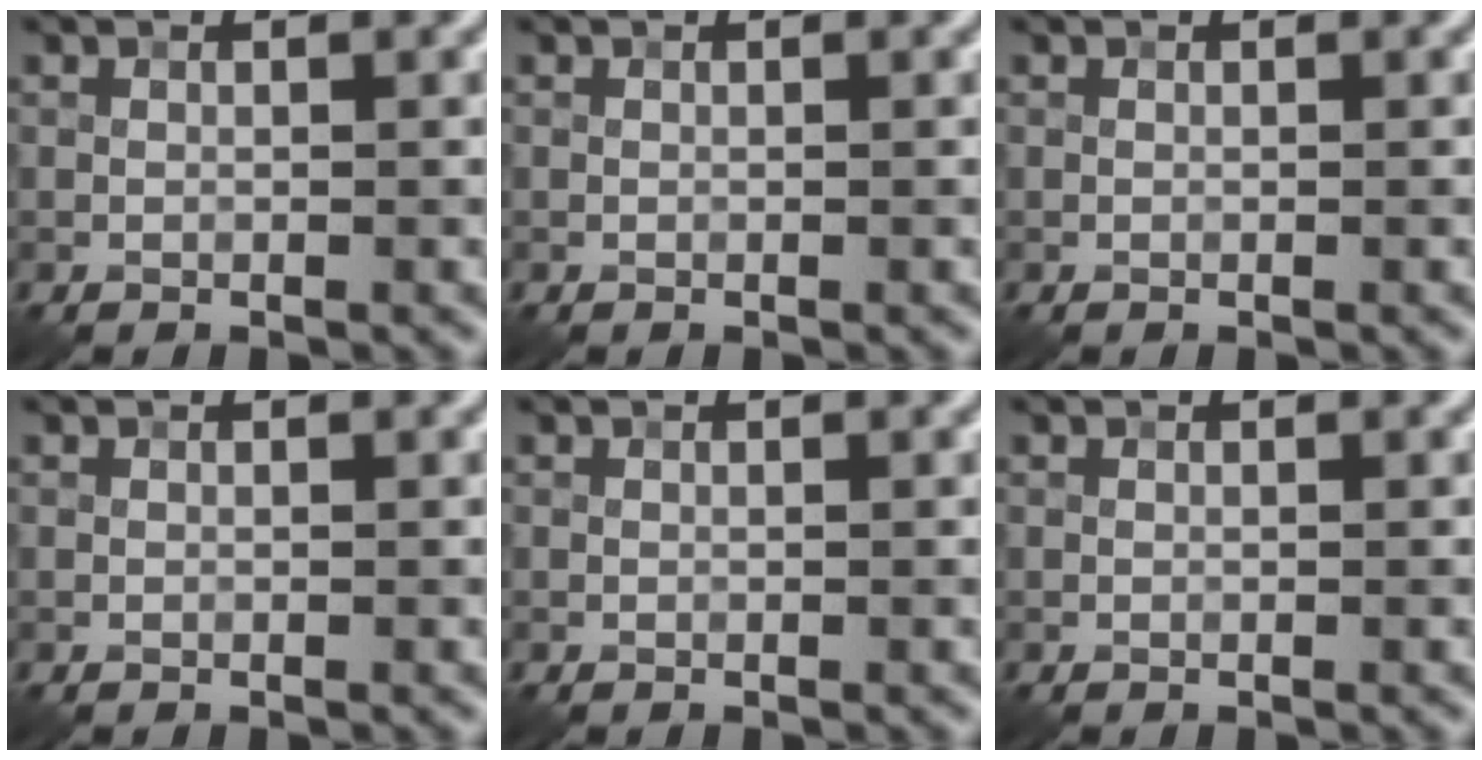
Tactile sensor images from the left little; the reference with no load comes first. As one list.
[{"total": 0.0}, {"total": 0.0}, {"total": 0.0}, {"total": 0.0}, {"total": 0.0}]